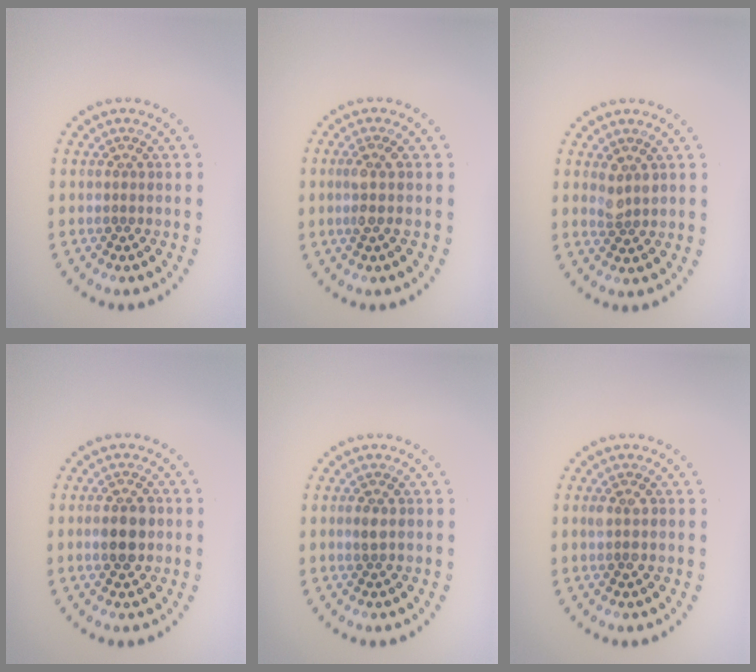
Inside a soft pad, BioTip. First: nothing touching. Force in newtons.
{"total": 1.8, "press": 1.5, "slide": 1.0}
{"total": 1.4, "press": 1.3, "slide": 0.5}
{"total": 2.9, "press": 2.9, "slide": 0.1}
{"total": 0.8, "press": 0.8, "slide": 0.2}
{"total": 1.1, "press": 1.1, "slide": 0.1}